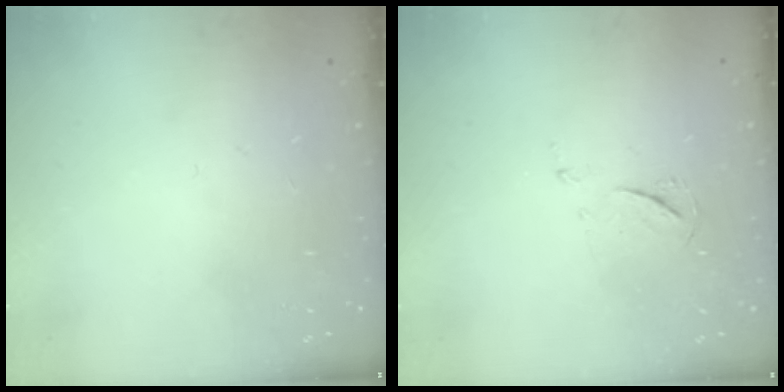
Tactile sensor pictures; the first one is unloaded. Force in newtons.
{"total": 5.6, "press": 5.6, "slide": 0.8}